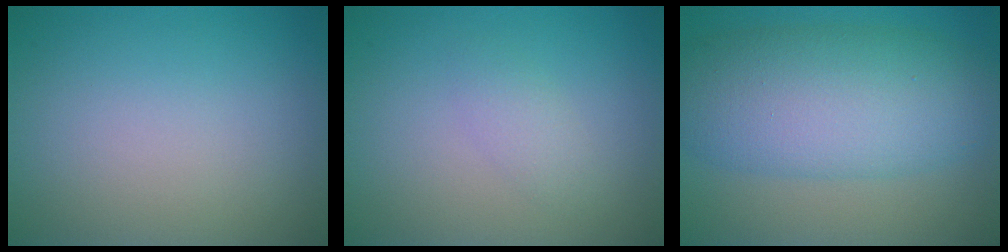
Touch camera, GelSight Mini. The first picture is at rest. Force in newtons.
{"total": 2.5, "press": 2.4, "slide": 0.3}
{"total": 9.5, "press": 9.5, "slide": 0.1}